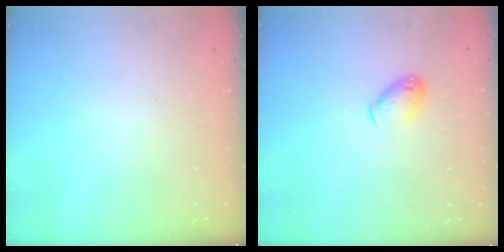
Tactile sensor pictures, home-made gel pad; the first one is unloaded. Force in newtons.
{"total": 7.3, "press": 7.2, "slide": 1.0}